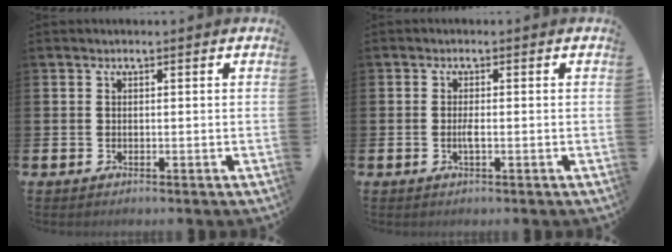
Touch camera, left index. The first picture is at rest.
{"total": 1.3, "force": [-0.3, 0.3, 1.2], "torque": [-0.030, 0.002, -0.005]}